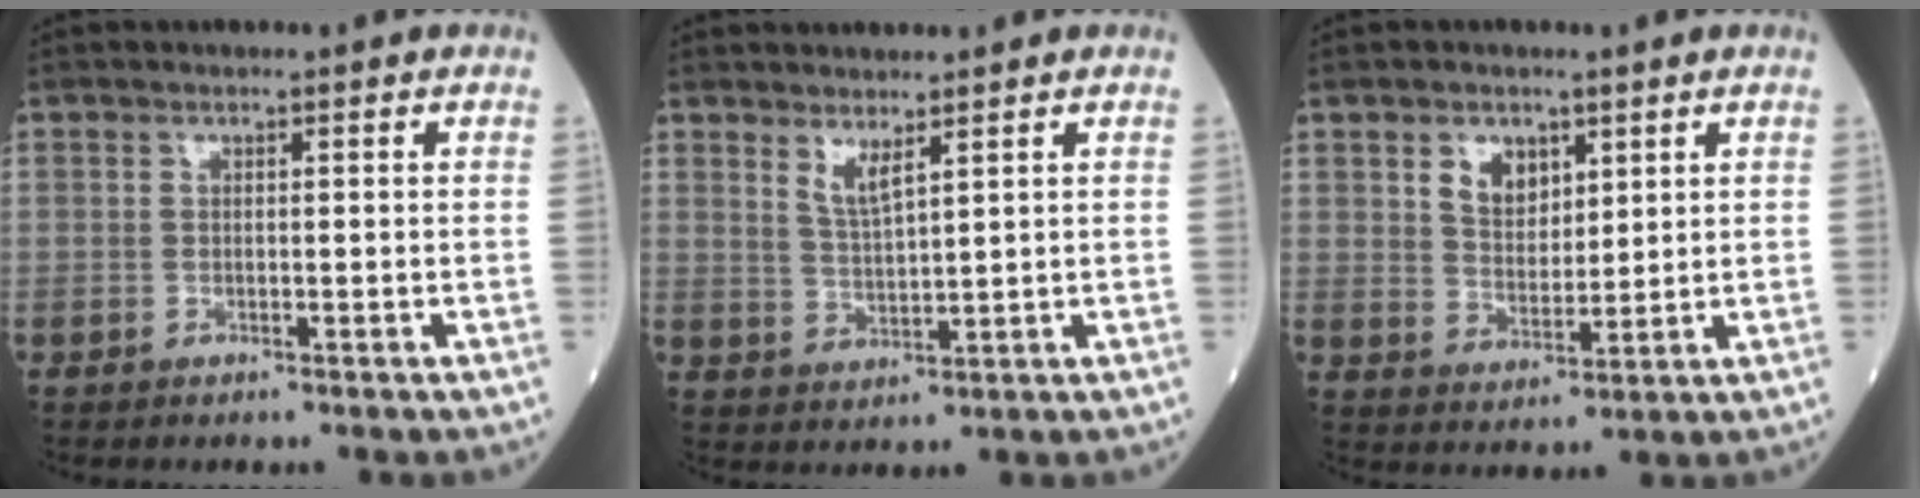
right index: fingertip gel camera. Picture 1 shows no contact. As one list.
[{"total": 3.2, "force": [2.3, 0.2, 2.3], "torque": [-0.048, -0.015, 0.049]}, {"total": 5.3, "force": [2.7, 3.4, 3.1], "torque": [-0.057, 0.004, 0.054]}]